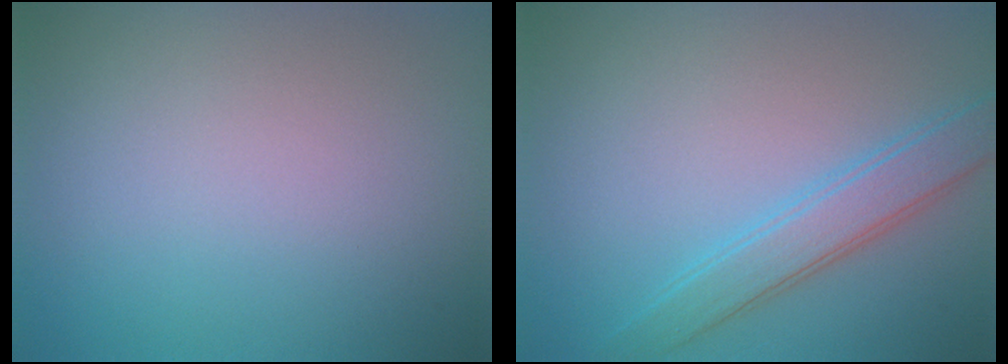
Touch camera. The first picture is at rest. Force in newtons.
{"total": 3.3, "press": 3.3, "slide": 0.0}